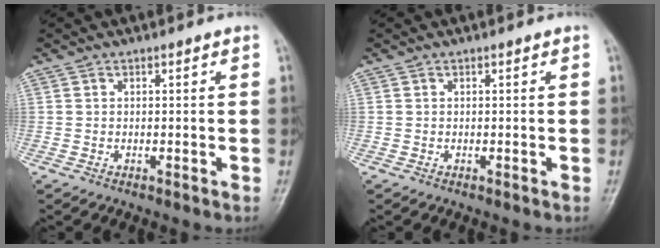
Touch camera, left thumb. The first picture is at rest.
{"total": 0.0}